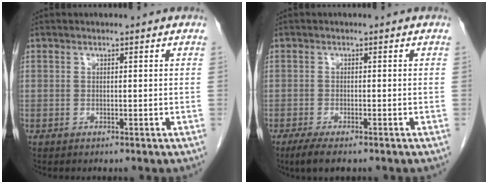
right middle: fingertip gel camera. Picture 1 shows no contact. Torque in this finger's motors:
{"motor_torque": [0.46, -0.45, 0.03, 0.04]}